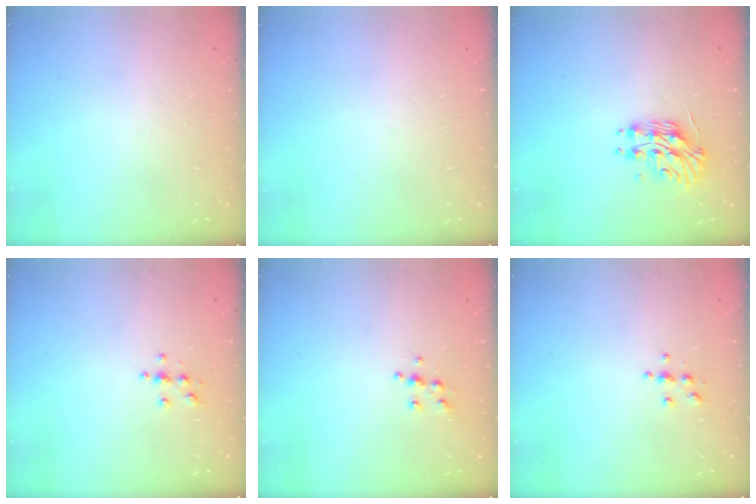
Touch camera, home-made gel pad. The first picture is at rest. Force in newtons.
{"total": 0.0}
{"total": 11.0, "press": 11.0, "slide": 0.9}
{"total": 3.9, "press": 3.8, "slide": 0.4}
{"total": 5.7, "press": 5.7, "slide": 0.6}
{"total": 3.8, "press": 3.8, "slide": 0.4}